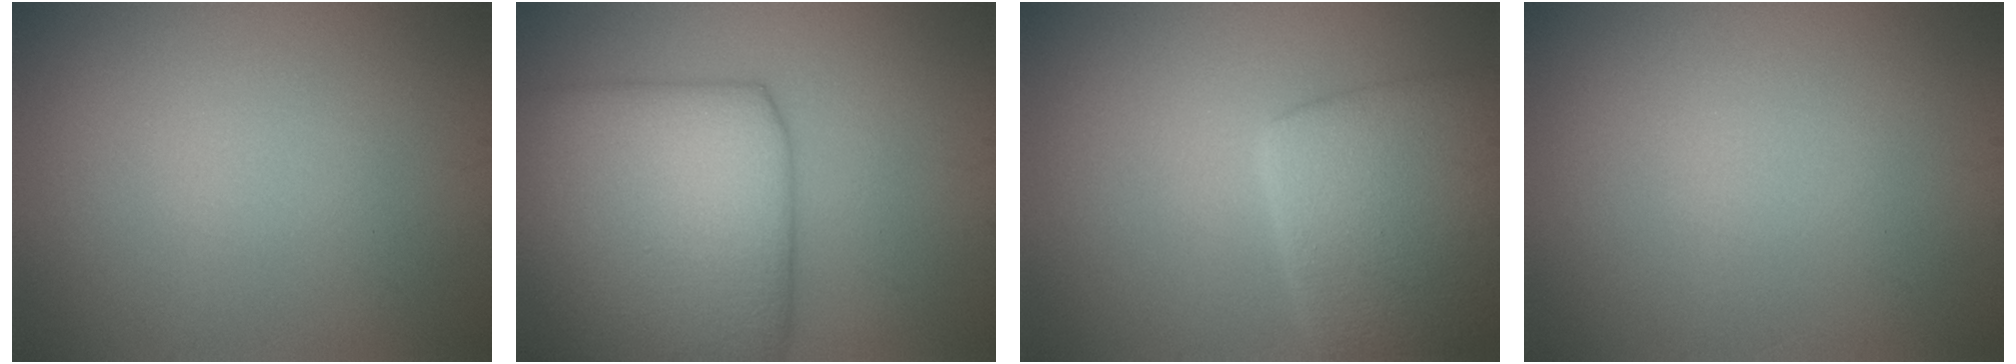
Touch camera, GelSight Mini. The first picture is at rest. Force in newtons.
{"total": 12.1, "press": 12.1, "slide": 0.3}
{"total": 8.7, "press": 8.6, "slide": 0.8}
{"total": 0.0}